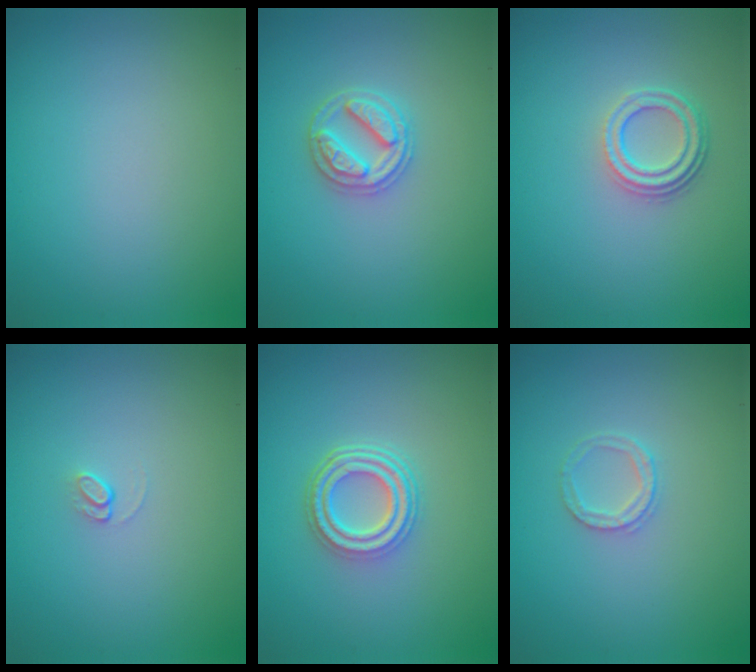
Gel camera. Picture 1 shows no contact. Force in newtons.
{"total": 3.3, "press": 3.2, "slide": 0.5}
{"total": 3.3, "press": 2.4, "slide": 2.3}
{"total": 0.8, "press": 0.5, "slide": 0.7}
{"total": 4.5, "press": 3.3, "slide": 3.0}
{"total": 1.6, "press": 1.6, "slide": 0.2}